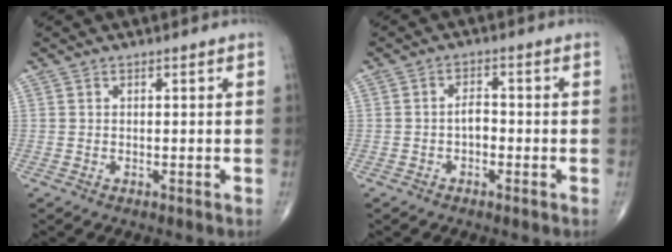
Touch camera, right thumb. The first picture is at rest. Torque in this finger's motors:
{"motor_torque": [2.57, 2.44, 1.37, -0.76, 0.25]}